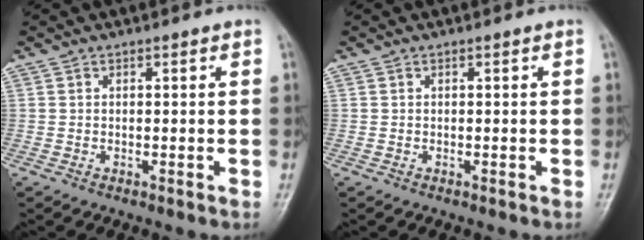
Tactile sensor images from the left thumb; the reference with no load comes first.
{"total": 0.0}